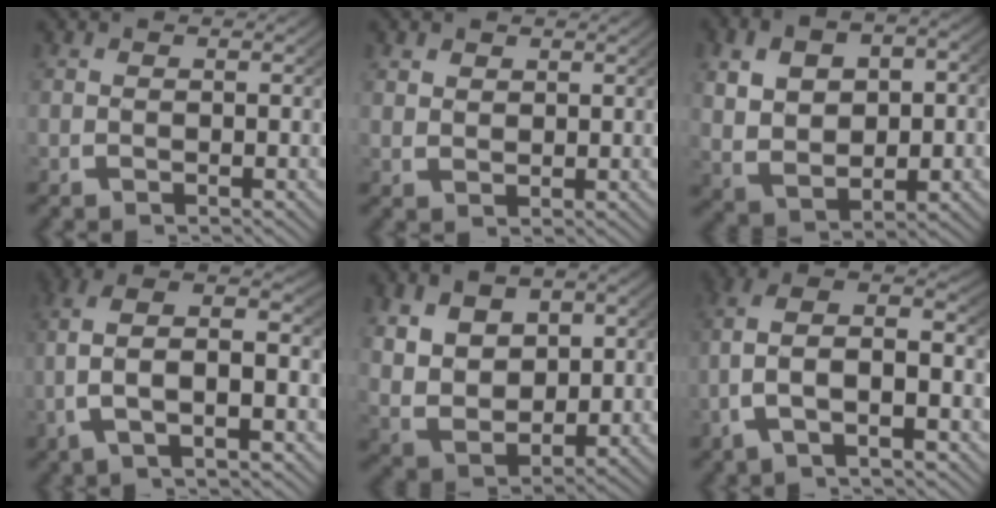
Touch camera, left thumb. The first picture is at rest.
{"total": 1.5, "force": [1.2, 0.7, 0.3], "torque": [-0.002, -0.003, 0.030]}
{"total": 8.8, "force": [-0.1, 6.4, 6.1], "torque": [-0.126, -0.033, 0.017]}
{"total": 9.5, "force": [-0.2, 5.5, 7.7], "torque": [-0.167, -0.015, -0.005]}
{"total": 10.2, "force": [-0.5, 7.6, 6.7], "torque": [-0.152, -0.049, 0.013]}
{"total": 10.4, "force": [-0.3, 6.7, 8.0], "torque": [-0.166, -0.018, -0.011]}